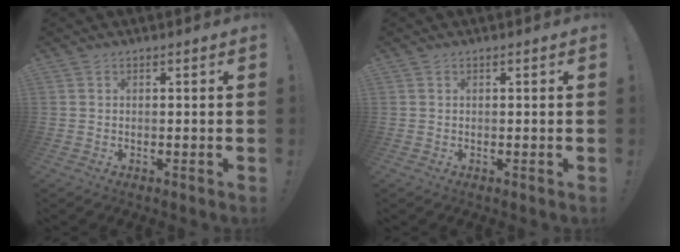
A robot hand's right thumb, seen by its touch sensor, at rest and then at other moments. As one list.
[{"total": 0.0}]